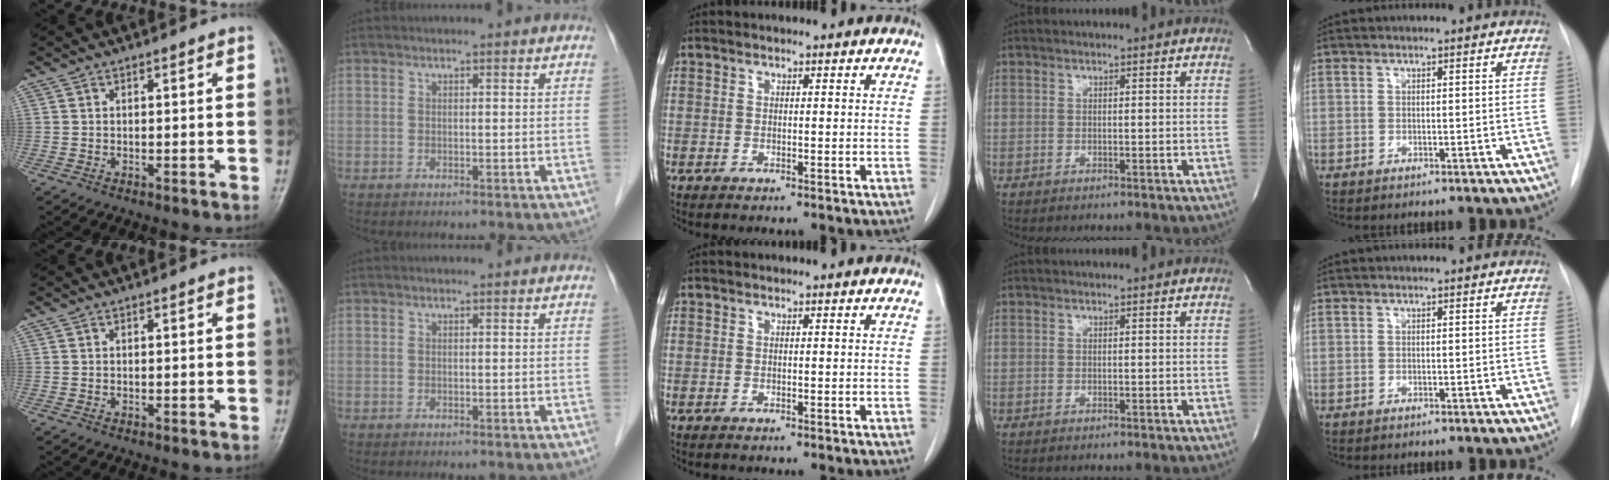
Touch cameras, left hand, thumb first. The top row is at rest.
{}